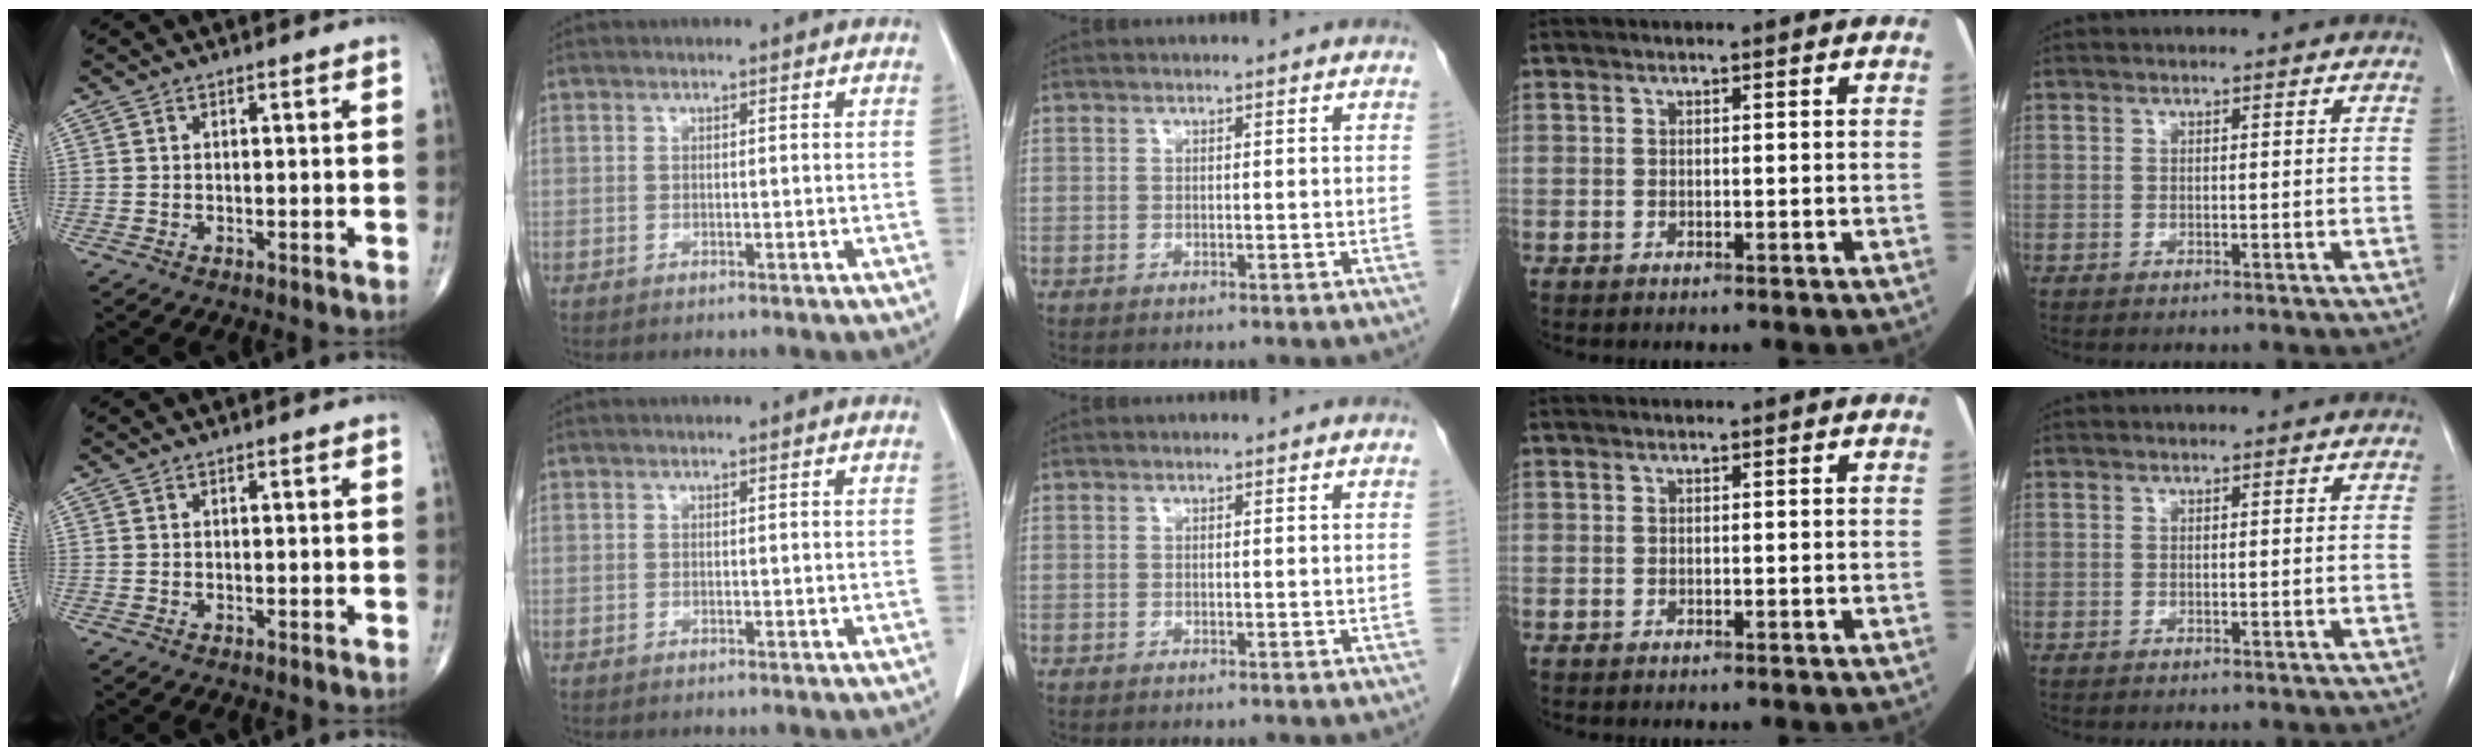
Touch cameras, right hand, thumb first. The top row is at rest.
{}